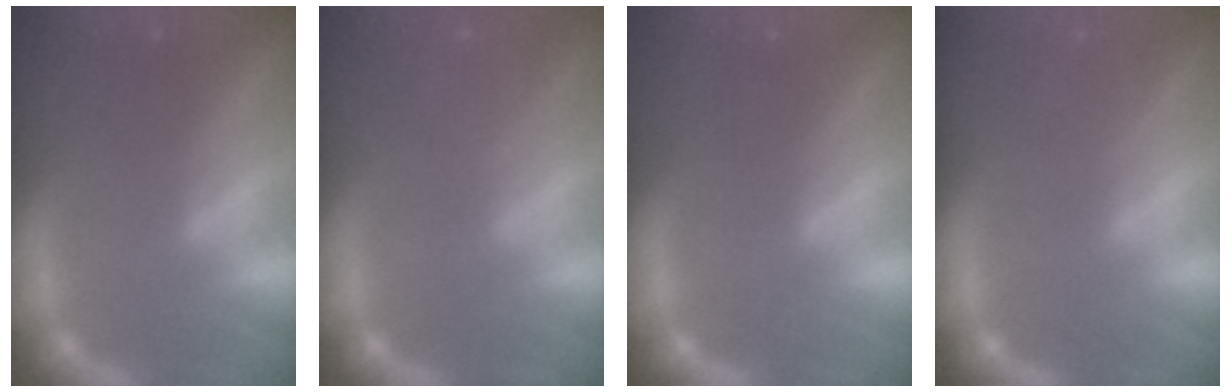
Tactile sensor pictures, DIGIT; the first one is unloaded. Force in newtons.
{"total": 4.0}
{"total": 0.0}
{"total": 2.4}